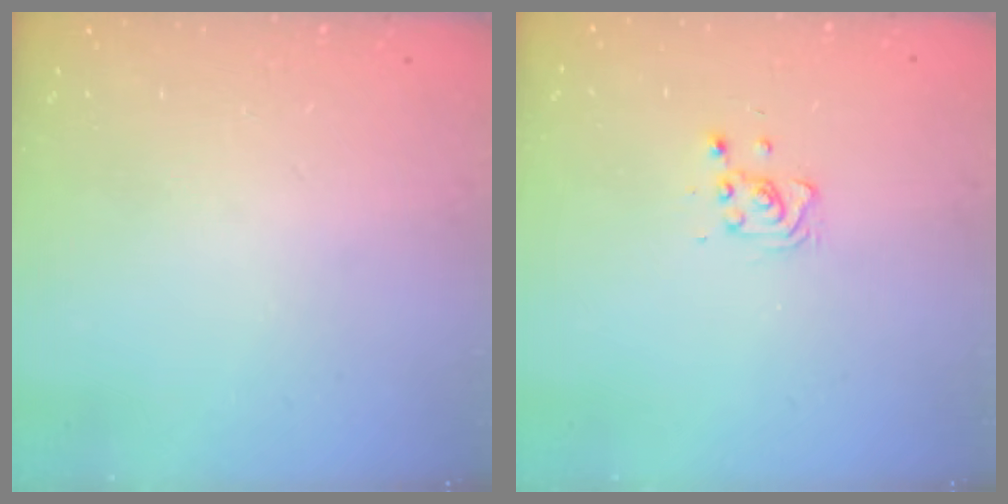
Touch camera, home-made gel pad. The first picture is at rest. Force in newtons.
{"total": 4.7, "press": 4.6, "slide": 1.1}